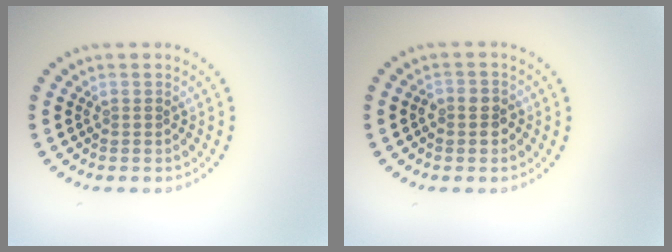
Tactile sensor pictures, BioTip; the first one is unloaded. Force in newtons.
{"total": 1.9, "press": 1.8, "slide": 0.6}